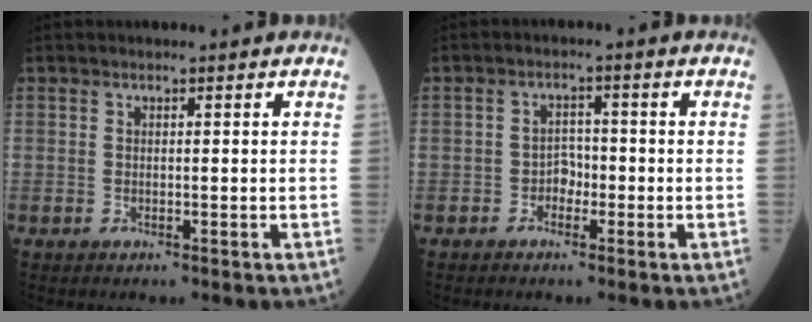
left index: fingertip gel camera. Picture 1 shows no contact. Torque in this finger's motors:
{"motor_torque": [-0.28, 0.28, 0.00, 0.00]}